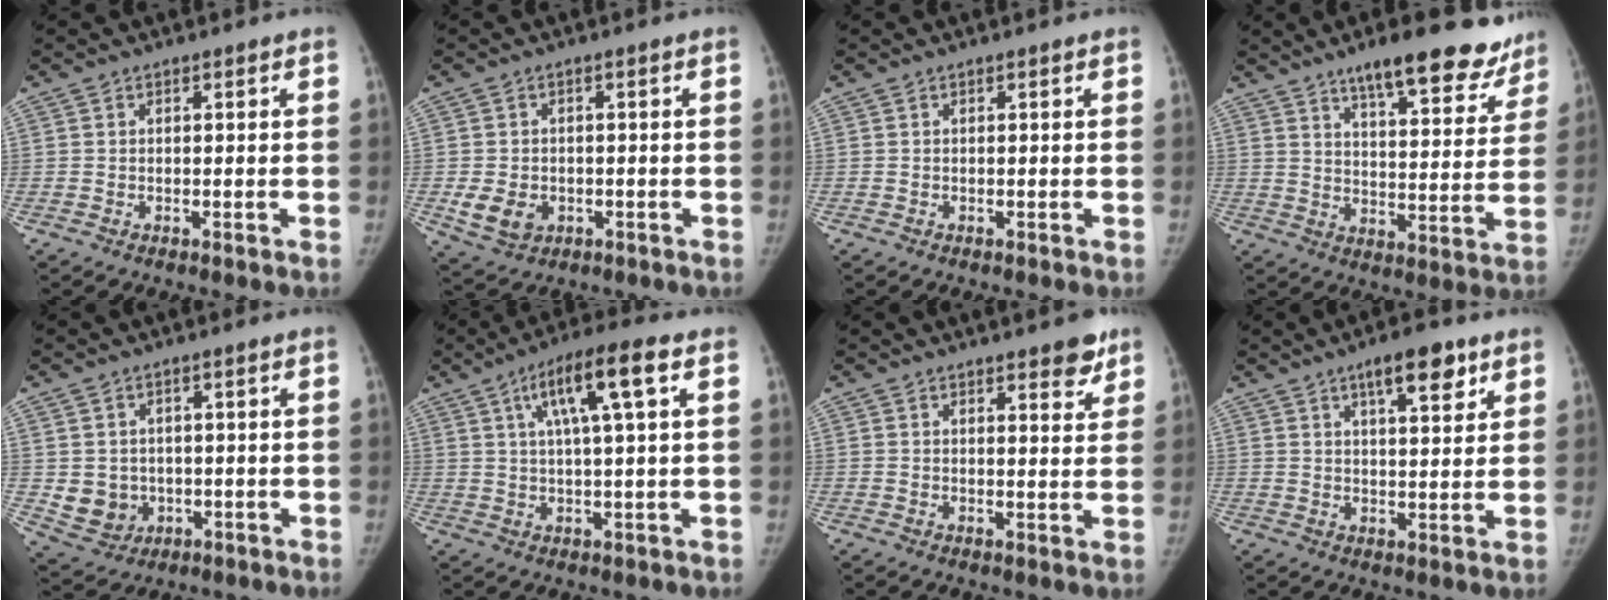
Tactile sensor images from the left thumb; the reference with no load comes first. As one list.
[{"total": 5.8, "force": [-1.5, 4.6, 3.2], "torque": [-0.048, 0.002, -0.015]}, {"total": 0.0}, {"total": 18.8, "force": [14.0, 5.9, 11.0], "torque": [-0.100, -0.065, 0.192]}, {"total": 6.4, "force": [-0.5, 5.8, 2.5], "torque": [-0.019, 0.005, 0.009]}, {"total": 11.0, "force": [4.2, 1.7, 10.0], "torque": [-0.180, 0.006, 0.067]}, {"total": 5.1, "force": [3.5, 1.6, 3.3], "torque": [-0.024, -0.019, 0.042]}, {"total": 8.5, "force": [5.0, 2.9, 6.3], "torque": [-0.074, -0.023, 0.074]}]